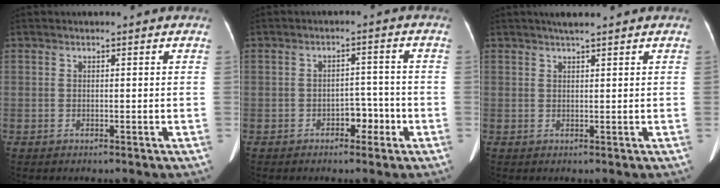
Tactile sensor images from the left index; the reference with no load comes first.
{"total": 3.4, "force": [-1.9, 1.9, 2.1], "torque": [-0.022, 0.012, -0.027]}
{"total": 2.6, "force": [2.1, 0.1, 1.5], "torque": [-0.023, 0.011, 0.034]}